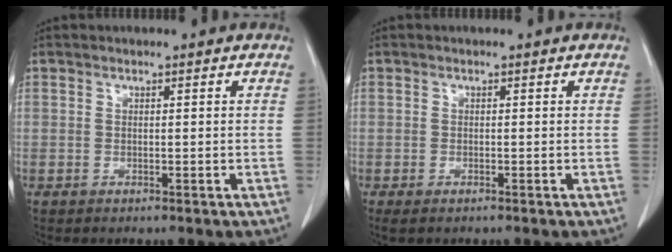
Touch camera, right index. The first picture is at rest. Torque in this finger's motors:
{"motor_torque": [0.22, -0.20, 0.05, 0.01]}